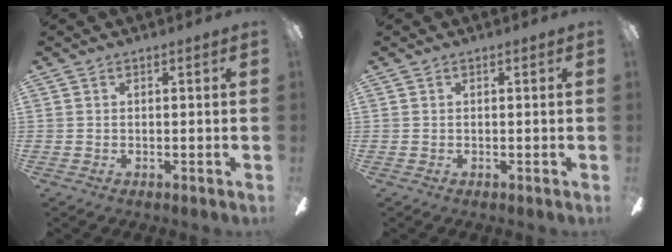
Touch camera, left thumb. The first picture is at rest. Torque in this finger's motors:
{"motor_torque": [0.00, 0.00, 0.02, -0.02, 0.00]}